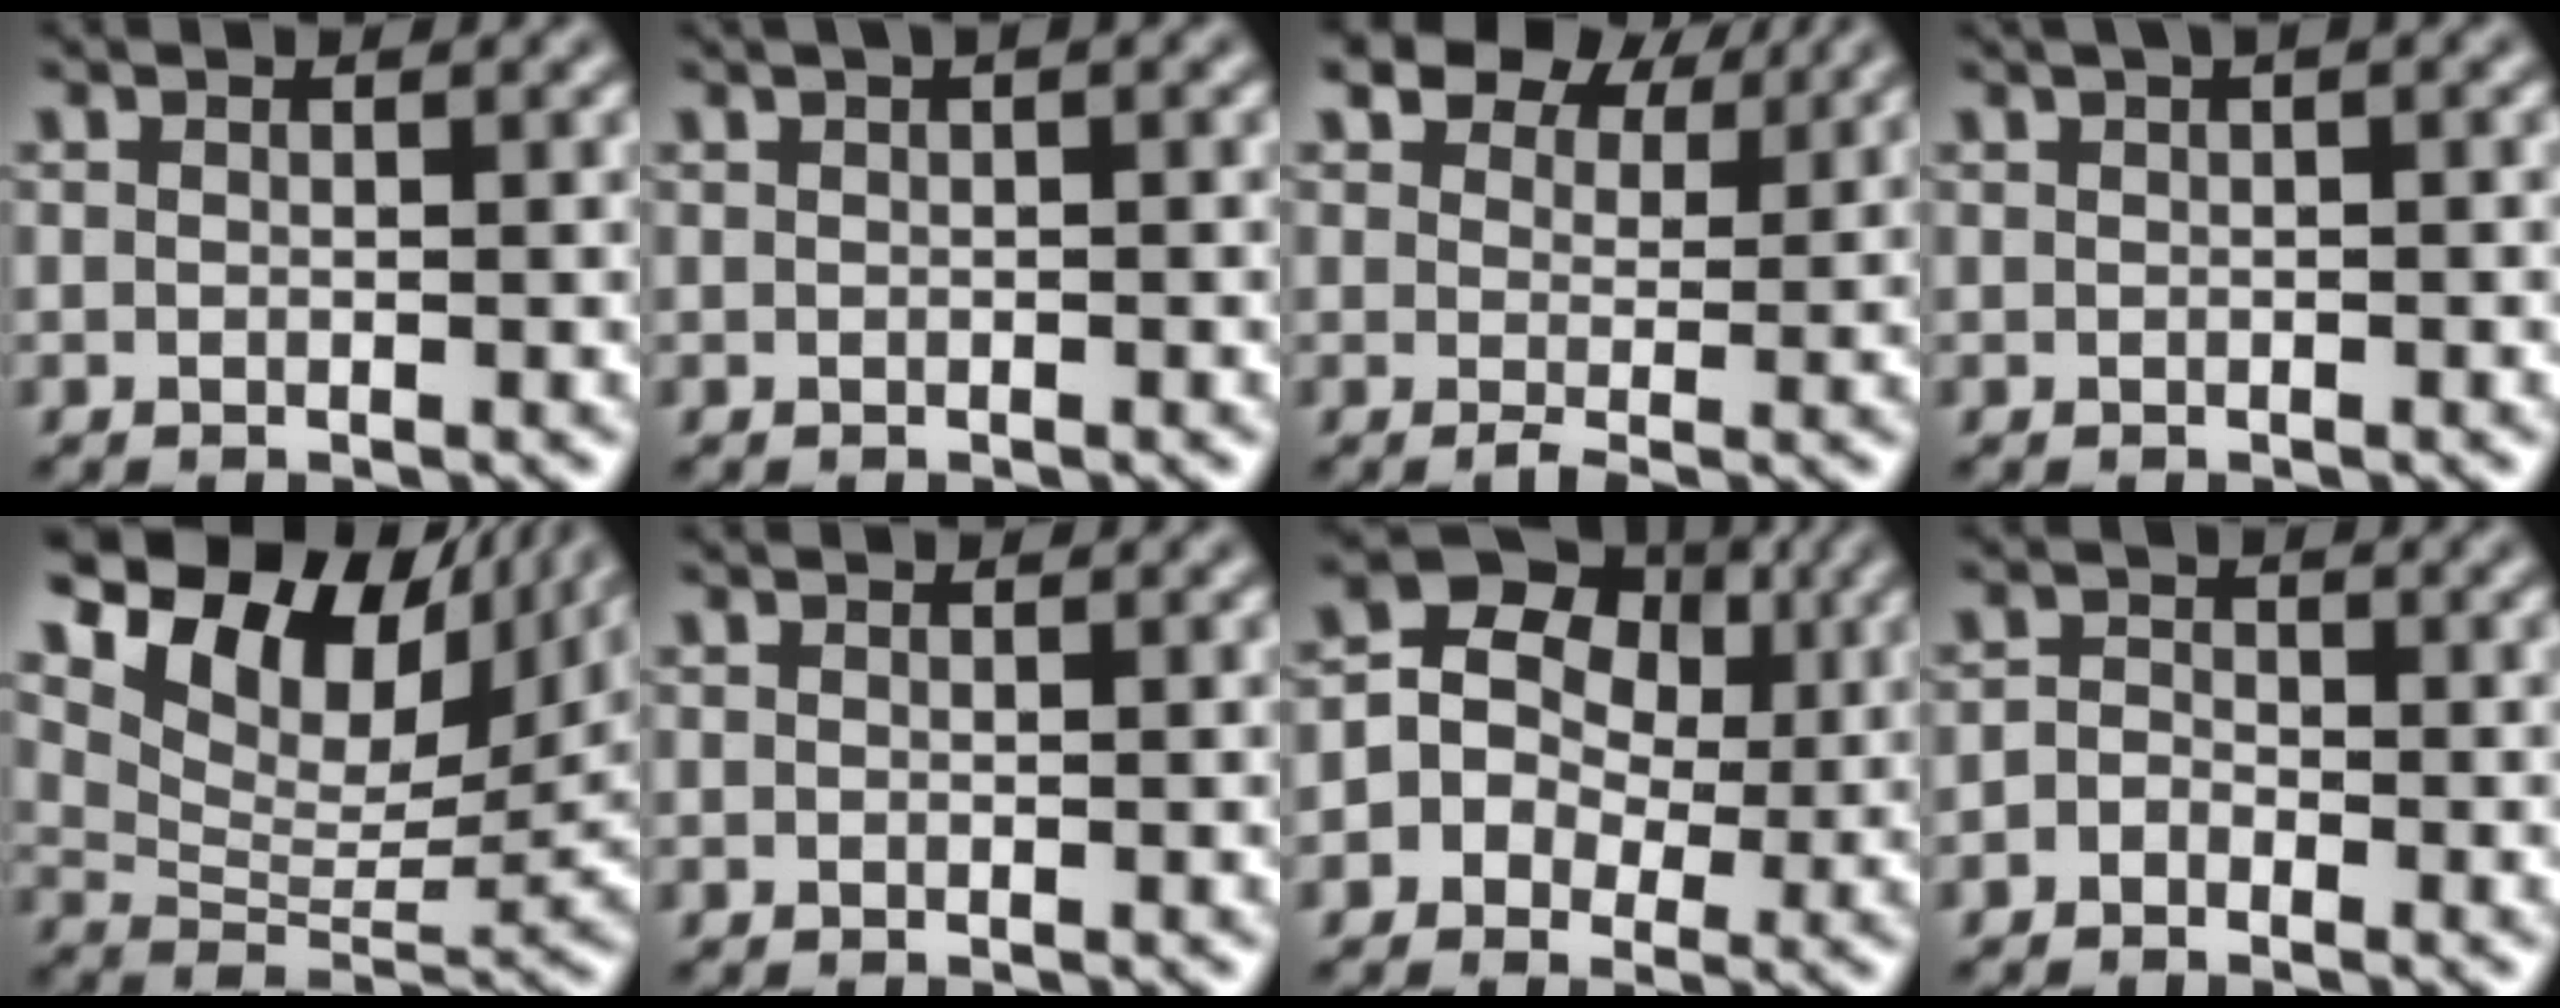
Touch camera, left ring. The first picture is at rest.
{"total": 1.6, "force": [0.7, 0.4, 1.3], "torque": [-0.020, 0.003, 0.008]}
{"total": 5.3, "force": [3.7, 2.6, 2.8], "torque": [-0.039, 0.004, 0.054]}
{"total": 2.1, "force": [1.0, 0.6, 1.7], "torque": [-0.019, 0.001, 0.008]}
{"total": 13.6, "force": [8.3, 6.8, 8.4], "torque": [-0.157, 0.025, 0.145]}
{"total": 0.0}
{"total": 7.5, "force": [1.0, 6.6, 3.5], "torque": [-0.042, 0.033, -0.013]}
{"total": 1.4, "force": [-0.9, 1.0, 0.4], "torque": [-0.002, 0.005, -0.026]}